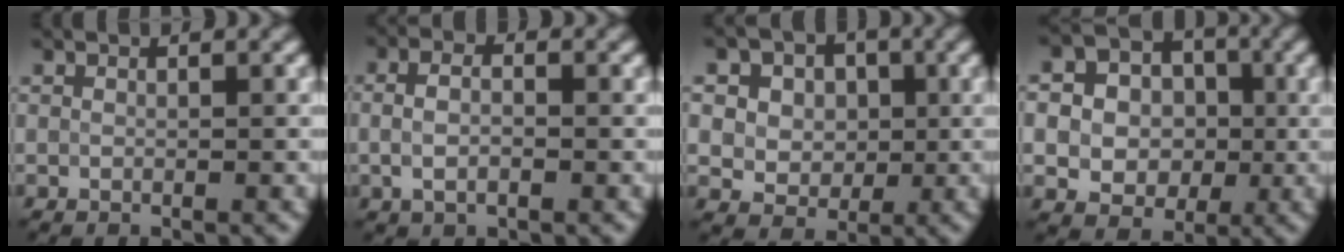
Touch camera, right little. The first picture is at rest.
{"total": 2.7, "force": [-0.2, 1.4, 2.3], "torque": [-0.048, 0.004, -0.007]}
{"total": 7.5, "force": [2.5, 6.2, 3.4], "torque": [-0.057, 0.035, 0.025]}
{"total": 9.2, "force": [-0.4, 8.3, 4.1], "torque": [-0.077, 0.005, -0.023]}